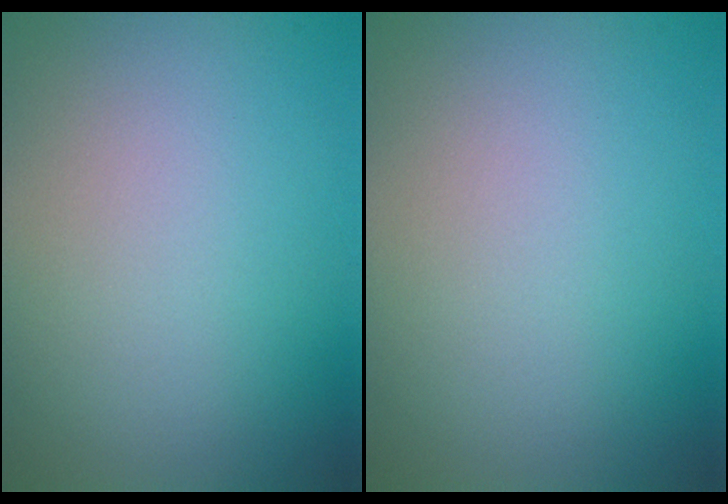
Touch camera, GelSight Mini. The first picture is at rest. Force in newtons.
{"total": 0.0}